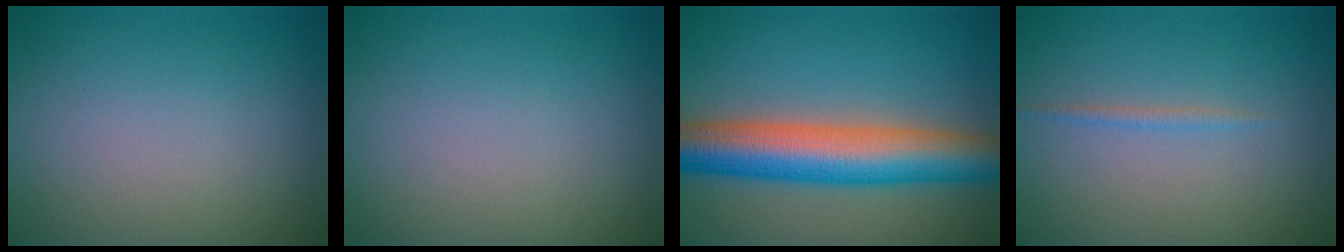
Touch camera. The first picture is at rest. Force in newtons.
{"total": 0.0}
{"total": 9.3, "press": 9.3, "slide": 0.5}
{"total": 0.7, "press": 0.7, "slide": 0.1}